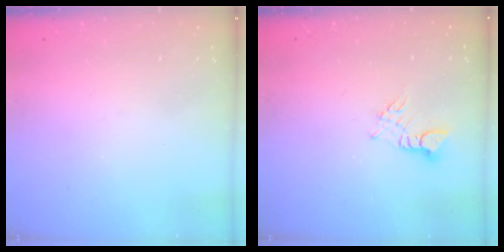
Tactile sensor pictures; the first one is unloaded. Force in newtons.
{"total": 2.5, "press": 2.5, "slide": 0.4}